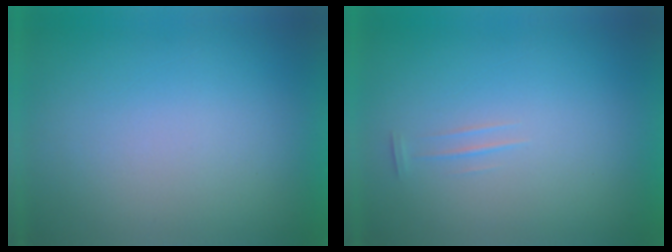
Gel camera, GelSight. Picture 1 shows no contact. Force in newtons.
{"total": 1.3}